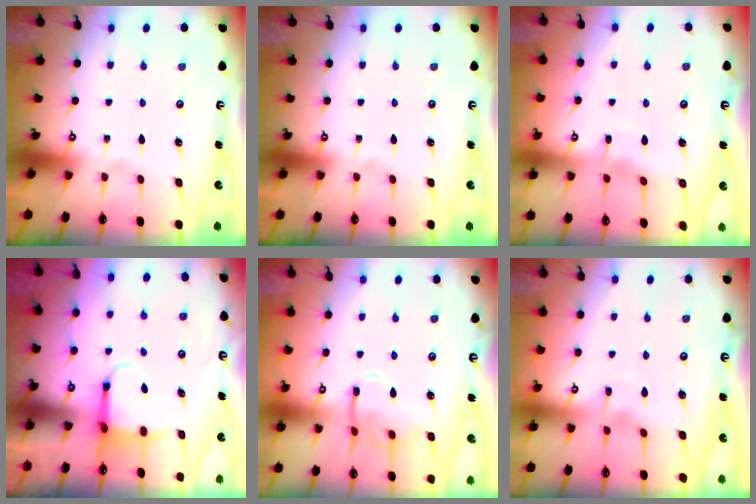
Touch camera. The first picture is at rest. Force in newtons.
{"total": 0.0}
{"total": 4.7, "press": 4.7, "slide": 0.5}
{"total": 3.9, "press": 3.7, "slide": 1.1}
{"total": 9.3, "press": 9.3, "slide": 0.5}
{"total": 3.2, "press": 3.1, "slide": 0.4}